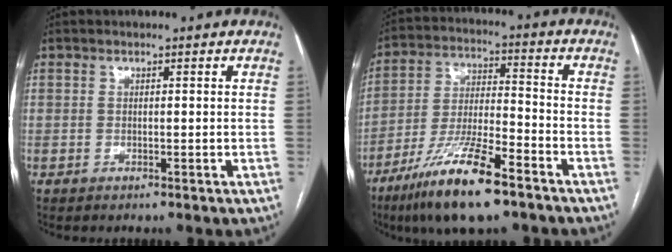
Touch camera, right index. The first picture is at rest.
{"total": 14.8, "force": [-9.5, 2.4, 11.0], "torque": [-0.217, -0.025, -0.171]}